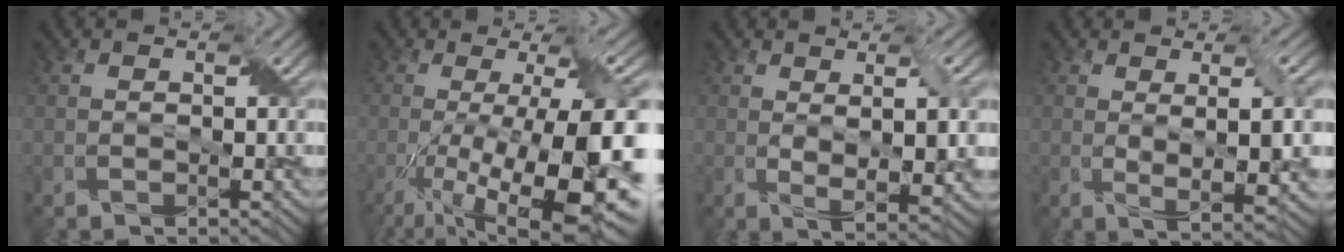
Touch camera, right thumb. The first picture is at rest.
{"total": 16.9, "force": [-4.8, 4.1, 15.6], "torque": [-0.242, -0.010, -0.067]}
{"total": 4.9, "force": [1.2, 1.2, 4.6], "torque": [-0.083, -0.008, 0.027]}
{"total": 5.4, "force": [0.9, 1.1, 5.2], "torque": [-0.089, -0.007, 0.021]}